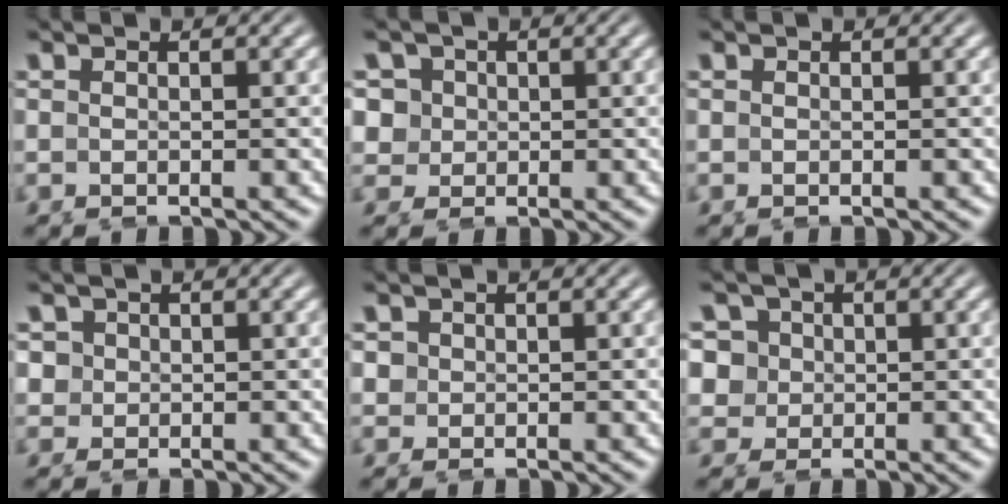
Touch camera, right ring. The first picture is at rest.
{"total": 6.8, "force": [0.4, 6.2, 2.9], "torque": [-0.081, -0.018, 0.010]}
{"total": 0.0}
{"total": 4.3, "force": [0.6, 3.8, 1.8], "torque": [-0.056, -0.008, 0.014]}
{"total": 3.0, "force": [0.7, 2.6, 1.2], "torque": [-0.037, -0.004, 0.014]}
{"total": 7.8, "force": [0.3, 7.1, 3.3], "torque": [-0.094, -0.021, 0.008]}